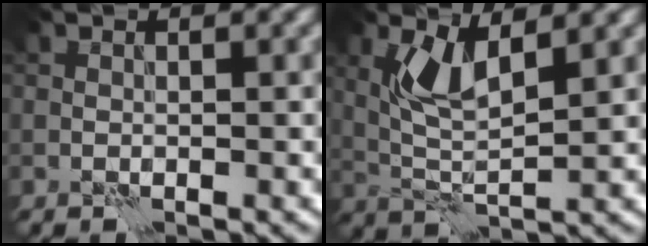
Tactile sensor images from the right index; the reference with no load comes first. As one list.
[{"total": 4.2, "force": [1.8, 1.4, 3.5], "torque": [-0.079, -0.006, 0.038]}]